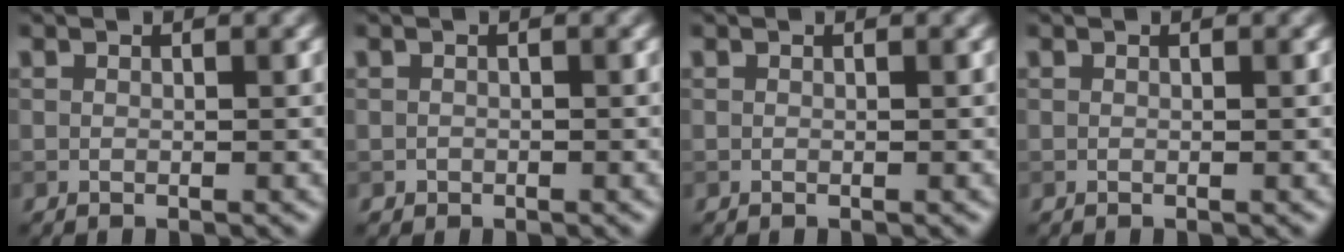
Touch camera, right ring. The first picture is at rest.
{"total": 0.5, "force": [-0.2, 0.5, 0.0], "torque": [0.006, -0.005, -0.004]}
{"total": 0.0}
{"total": 0.0}